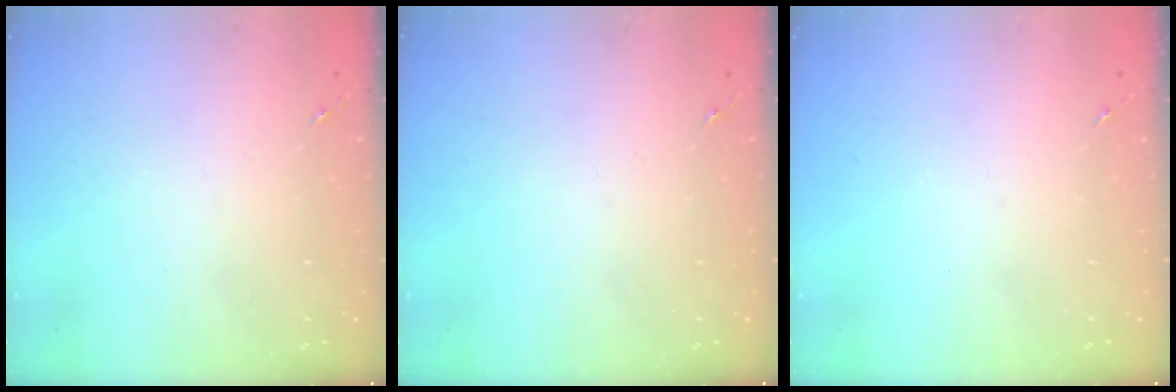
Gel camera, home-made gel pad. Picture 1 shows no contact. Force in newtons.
{"total": 0.0}
{"total": 0.0}